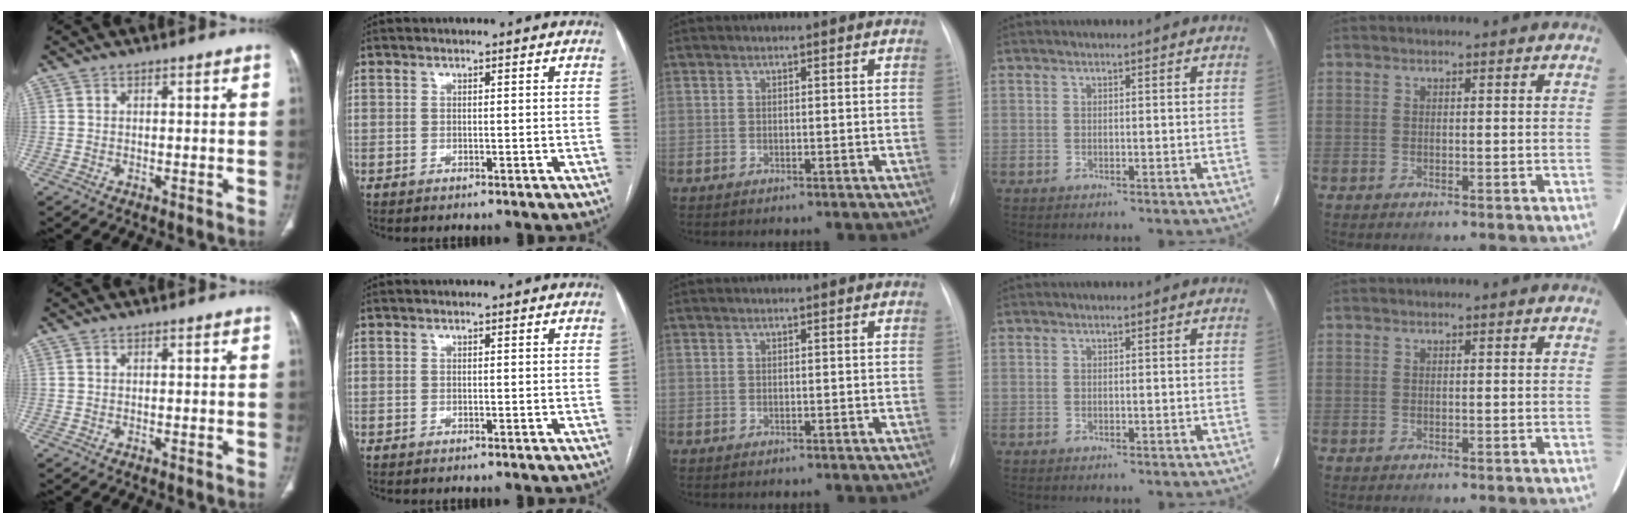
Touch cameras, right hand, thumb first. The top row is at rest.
{}